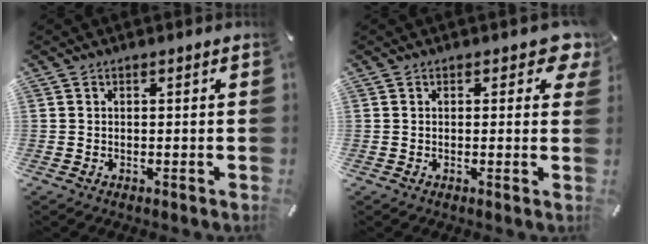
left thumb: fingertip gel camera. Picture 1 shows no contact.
{"total": 3.9, "force": [1.6, 2.0, 2.9], "torque": [-0.030, -0.004, 0.021]}